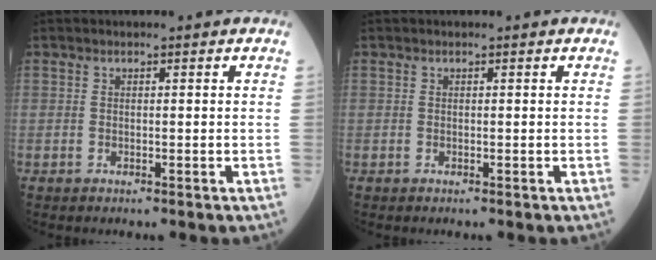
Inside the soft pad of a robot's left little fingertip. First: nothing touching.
{"total": 0.0}